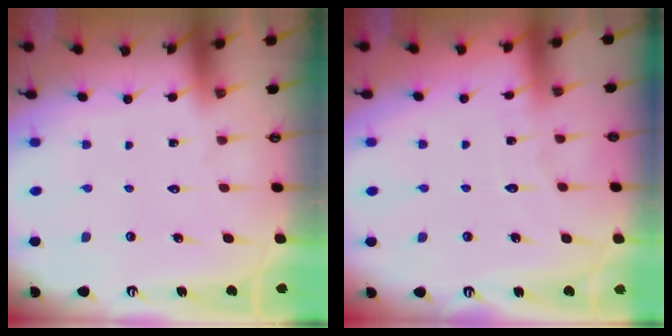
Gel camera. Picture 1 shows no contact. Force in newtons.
{"total": 3.4, "press": 3.4, "slide": 0.2}